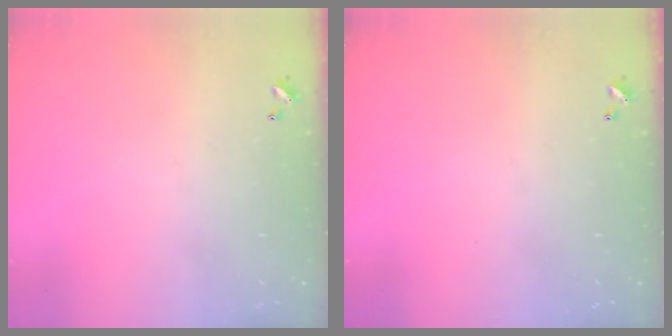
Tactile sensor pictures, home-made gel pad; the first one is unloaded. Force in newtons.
{"total": 0.0}